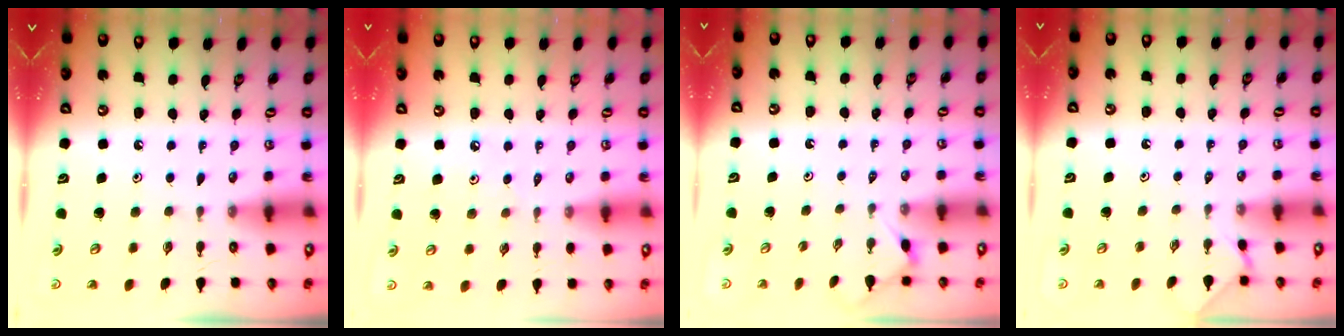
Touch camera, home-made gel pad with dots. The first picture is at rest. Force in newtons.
{"total": 1.7, "press": 1.6, "slide": 0.3}
{"total": 2.9, "press": 2.8, "slide": 0.5}
{"total": 1.4, "press": 1.4, "slide": 0.2}